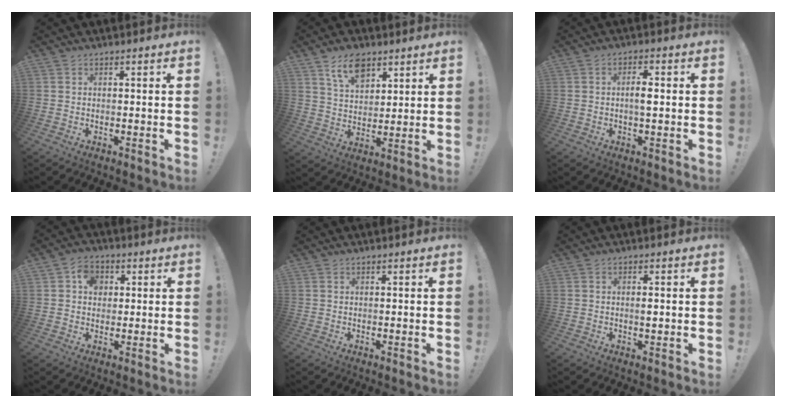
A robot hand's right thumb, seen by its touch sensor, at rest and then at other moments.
{"total": 10.1, "force": [6.5, 5.6, 5.3], "torque": [-0.085, -0.025, 0.121]}
{"total": 3.7, "force": [-0.1, 1.1, 3.5], "torque": [-0.049, 0.000, -0.008]}
{"total": 6.6, "force": [1.7, 5.5, 3.2], "torque": [-0.040, 0.002, 0.028]}
{"total": 0.0}
{"total": 1.4, "force": [0.1, 0.3, 1.4], "torque": [-0.012, -0.006, -0.002]}